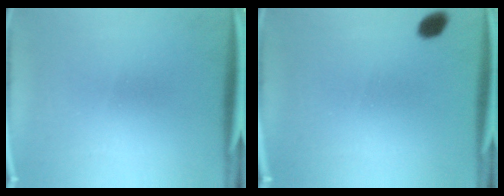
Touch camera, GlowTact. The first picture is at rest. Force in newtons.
{"total": 2.7}